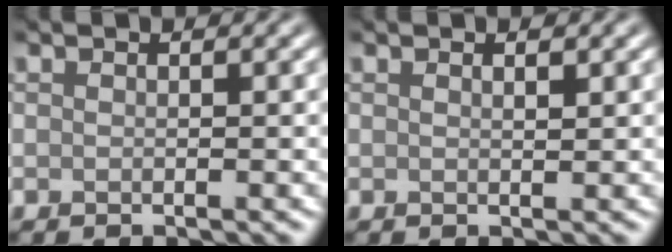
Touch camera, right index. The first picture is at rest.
{"total": 0.6, "force": [0.4, 0.1, 0.4], "torque": [-0.007, -0.002, 0.007]}